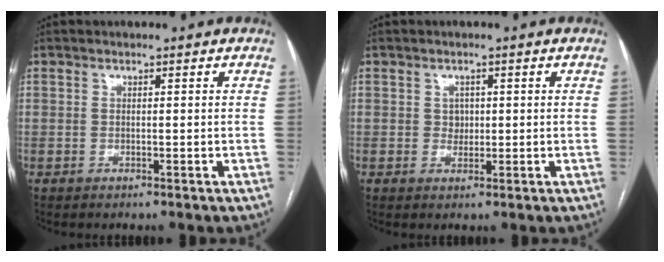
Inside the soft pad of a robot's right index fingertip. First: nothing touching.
{"total": 1.8, "force": [0.3, 1.6, 0.9], "torque": [-0.010, 0.000, 0.005]}